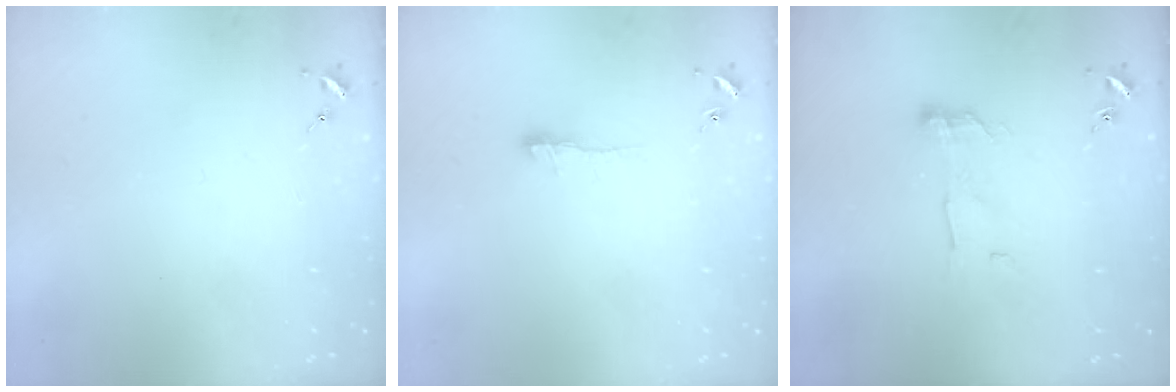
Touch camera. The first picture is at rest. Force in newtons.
{"total": 5.1, "press": 5.0, "slide": 0.5}
{"total": 7.5, "press": 7.5, "slide": 0.2}